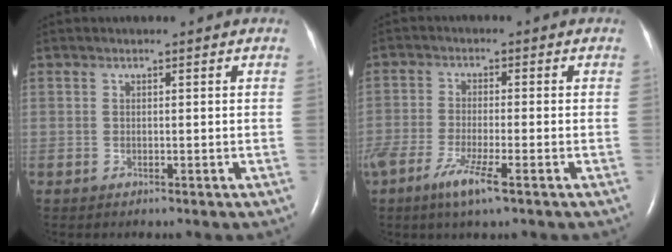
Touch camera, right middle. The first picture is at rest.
{"total": 5.9, "force": [-3.4, 0.4, 4.8], "torque": [-0.099, -0.015, -0.065]}